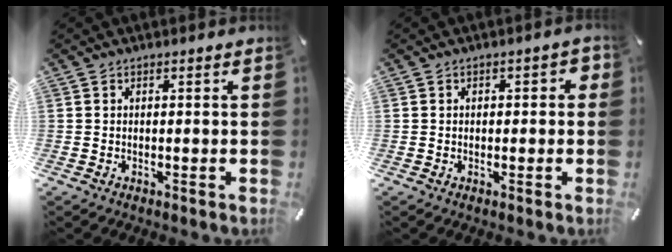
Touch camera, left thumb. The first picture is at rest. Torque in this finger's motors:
{"motor_torque": [-0.16, -0.31, -0.01, 0.05, 0.02]}